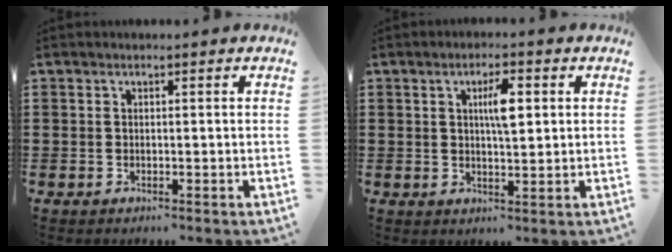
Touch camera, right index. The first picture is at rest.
{"total": 4.7, "force": [1.2, 1.4, 4.4], "torque": [-0.072, 0.004, 0.012]}